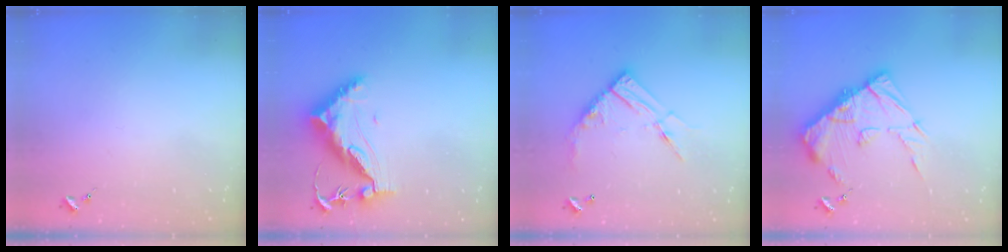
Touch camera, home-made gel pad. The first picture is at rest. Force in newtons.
{"total": 13.0, "press": 12.9, "slide": 0.7}
{"total": 14.1, "press": 14.0, "slide": 1.4}
{"total": 18.5, "press": 18.5, "slide": 1.8}